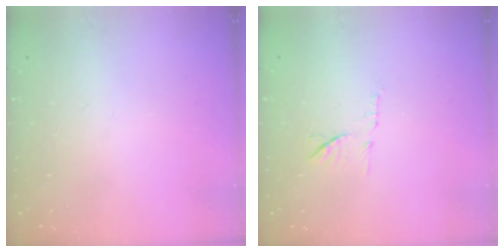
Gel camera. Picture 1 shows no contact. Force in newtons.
{"total": 7.1, "press": 7.1, "slide": 1.0}